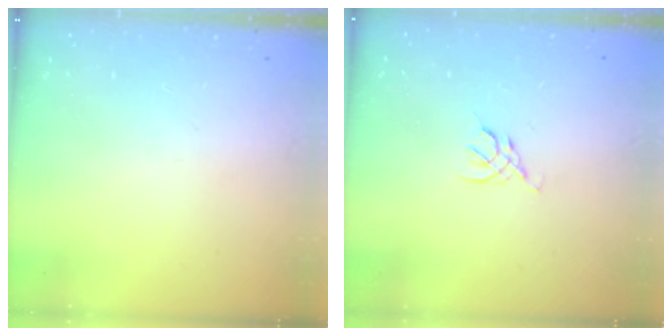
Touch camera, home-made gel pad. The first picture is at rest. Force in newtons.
{"total": 2.5, "press": 2.5, "slide": 0.7}